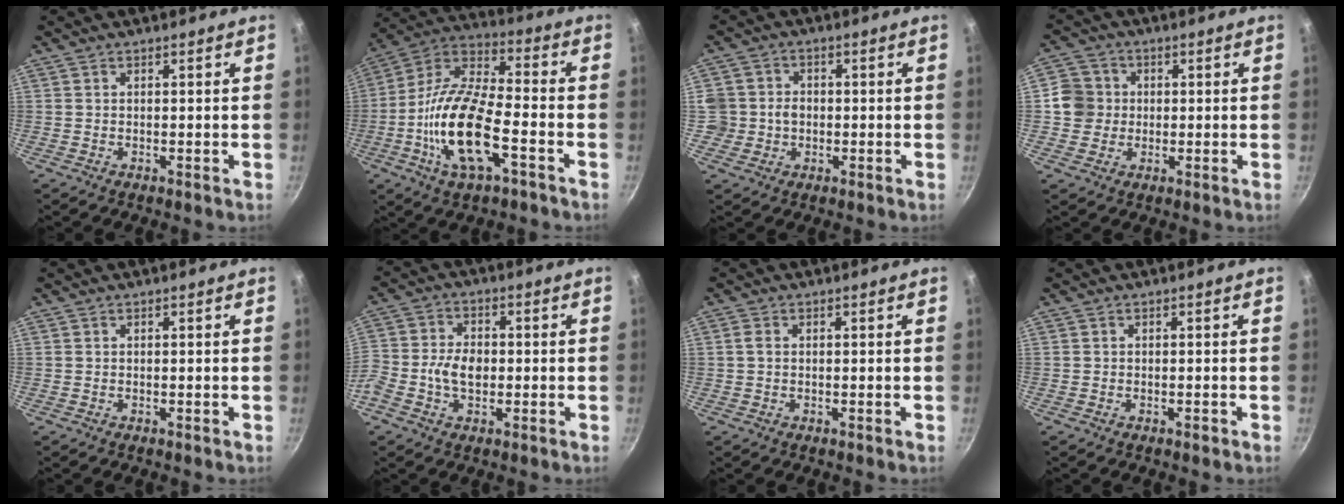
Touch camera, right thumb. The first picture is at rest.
{"total": 18.5, "force": [-6.0, 7.4, 15.8], "torque": [-0.304, 0.033, -0.132]}
{"total": 6.3, "force": [-0.6, 5.9, 2.1], "torque": [-0.015, 0.014, -0.016]}
{"total": 6.4, "force": [0.2, 6.2, 1.7], "torque": [0.007, 0.010, -0.009]}
{"total": 0.0}
{"total": 7.9, "force": [-1.5, 5.6, 5.3], "torque": [-0.096, 0.024, -0.042]}
{"total": 1.4, "force": [0.1, 1.0, 1.0], "torque": [-0.020, 0.003, 0.001]}
{"total": 0.7, "force": [-0.4, 0.4, 0.4], "torque": [-0.006, 0.003, -0.006]}